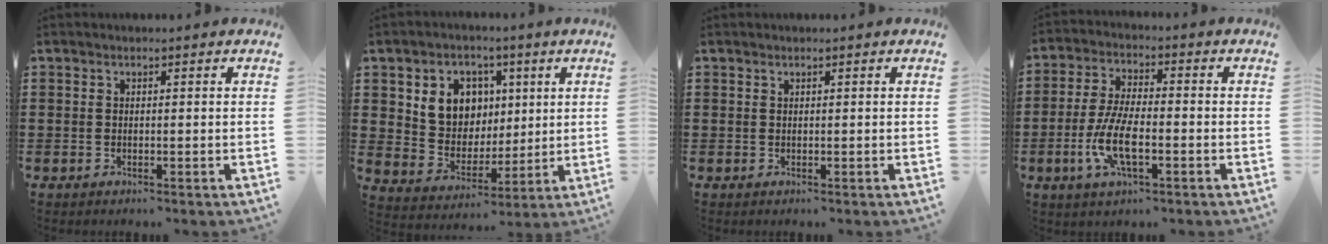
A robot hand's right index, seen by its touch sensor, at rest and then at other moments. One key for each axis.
{"total": 8.2, "fx": 3.2, "fy": 7.0, "fz": 2.7, "tx": -0.077, "ty": 0.003, "tz": 0.059}
{"total": 0.0}
{"total": 8.4, "fx": -2.7, "fy": 2.7, "fz": 7.4, "tx": -0.162, "ty": -0.013, "tz": -0.053}